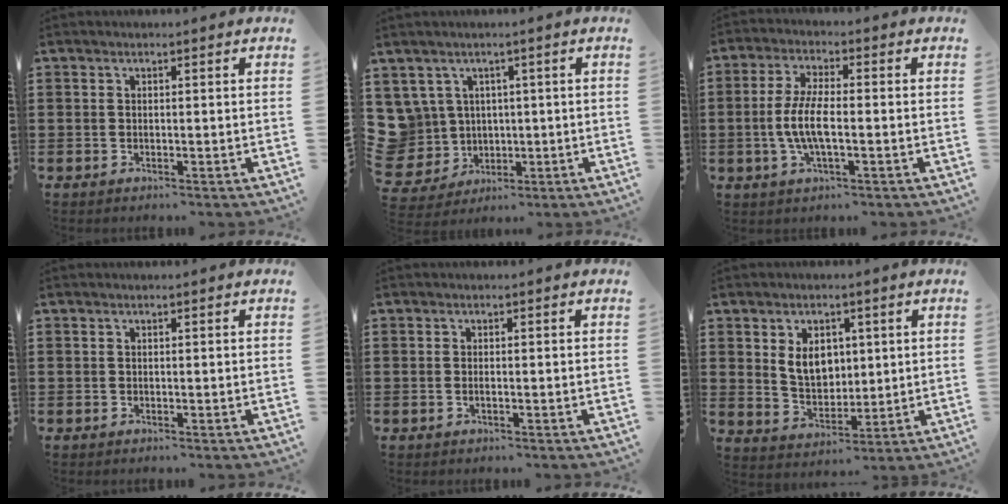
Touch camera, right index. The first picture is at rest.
{"total": 6.9, "force": [1.5, 6.7, 1.0], "torque": [-0.085, -0.008, 0.031]}
{"total": 6.2, "force": [-1.4, 1.9, 5.8], "torque": [-0.136, -0.007, -0.035]}
{"total": 0.0}
{"total": 0.5, "force": [-0.3, 0.0, 0.5], "torque": [-0.009, -0.004, -0.004]}
{"total": 6.4, "force": [1.6, 4.5, 4.2], "torque": [-0.079, 0.008, 0.024]}